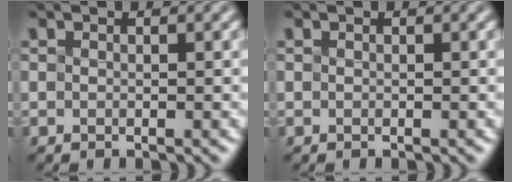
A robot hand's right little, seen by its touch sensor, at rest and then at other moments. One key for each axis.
{"total": 0.0}